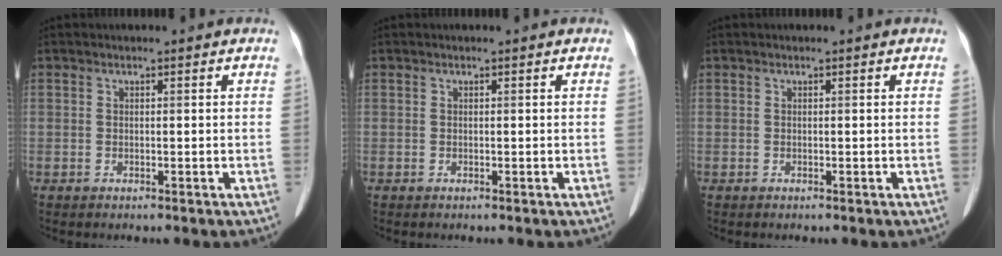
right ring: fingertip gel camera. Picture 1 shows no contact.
{"total": 0.0}
{"total": 0.0}